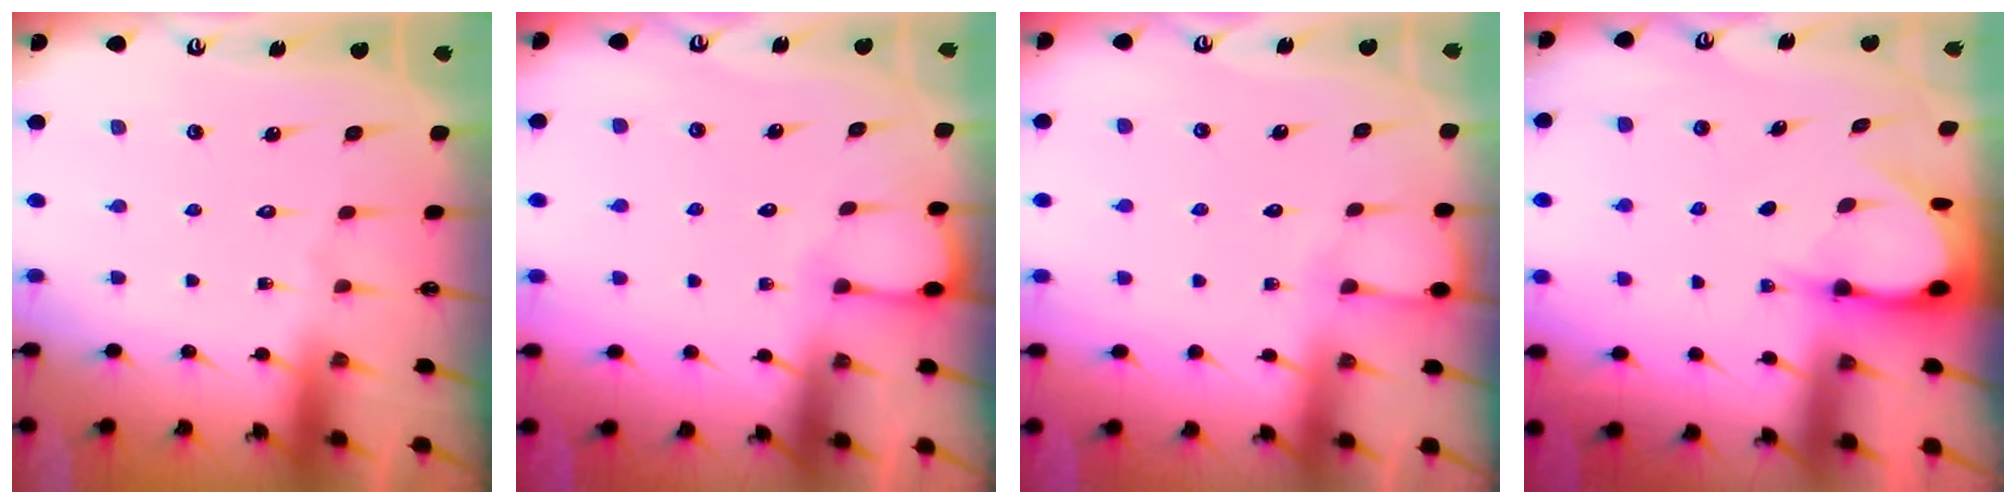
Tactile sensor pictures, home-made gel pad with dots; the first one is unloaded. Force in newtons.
{"total": 2.5, "press": 2.5, "slide": 0.2}
{"total": 3.5, "press": 3.5, "slide": 0.5}
{"total": 4.7, "press": 4.6, "slide": 0.5}